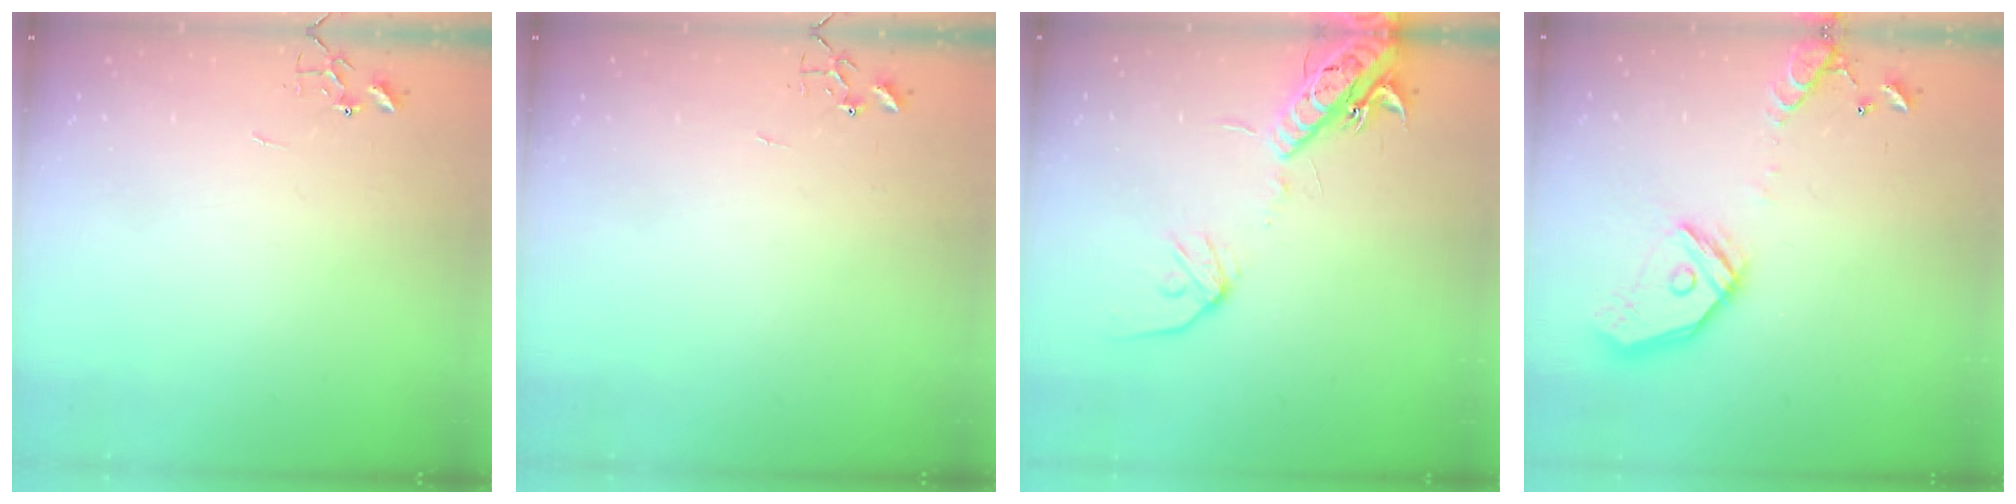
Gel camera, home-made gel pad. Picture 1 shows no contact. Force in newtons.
{"total": 0.0}
{"total": 15.1, "press": 14.7, "slide": 3.3}
{"total": 16.6, "press": 16.4, "slide": 2.8}